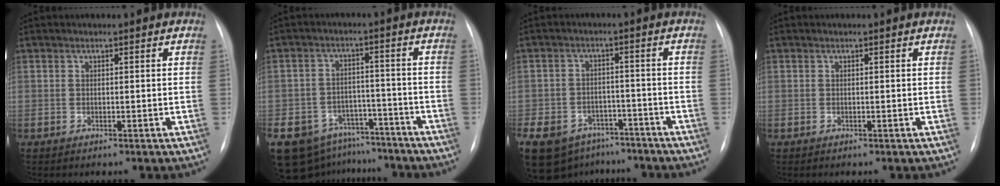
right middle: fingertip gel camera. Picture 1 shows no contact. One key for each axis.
{"total": 13.0, "fx": -10.3, "fy": 7.3, "fz": 2.7, "tx": -0.053, "ty": 0.026, "tz": -0.142}
{"total": 18.1, "fx": -11.8, "fy": 11.8, "fz": 6.9, "tx": -0.199, "ty": -0.007, "tz": -0.161}
{"total": 0.0}